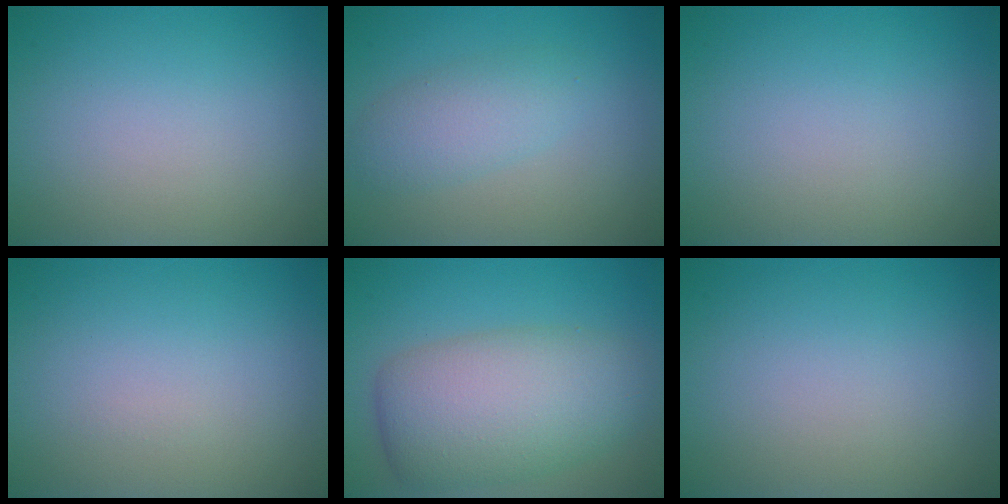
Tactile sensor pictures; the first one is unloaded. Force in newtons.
{"total": 2.9, "press": 2.9, "slide": 0.1}
{"total": 0.0}
{"total": 0.0}
{"total": 9.9, "press": 9.9, "slide": 0.2}
{"total": 0.0}